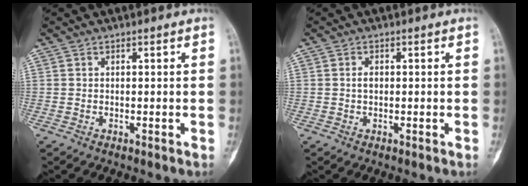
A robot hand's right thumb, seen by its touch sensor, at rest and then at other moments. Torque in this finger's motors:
{"motor_torque": [0.24, 0.18, 0.19, -0.45, 0.10]}